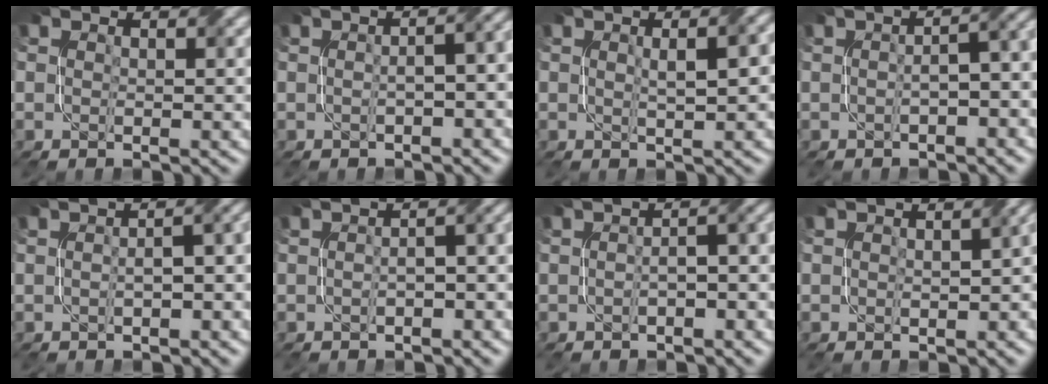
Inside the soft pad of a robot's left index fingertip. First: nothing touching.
{"total": 5.5, "force": [-0.1, 2.4, 4.9], "torque": [-0.044, 0.017, -0.008]}
{"total": 4.1, "force": [0.6, 1.1, 3.9], "torque": [-0.044, 0.015, 0.009]}
{"total": 5.3, "force": [-0.5, 2.1, 4.8], "torque": [-0.045, 0.014, -0.008]}
{"total": 5.8, "force": [-0.2, 2.6, 5.2], "torque": [-0.050, 0.017, -0.009]}
{"total": 4.5, "force": [-0.7, 1.8, 4.1], "torque": [-0.039, 0.009, -0.010]}
{"total": 4.5, "force": [-0.8, 1.7, 4.1], "torque": [-0.043, 0.011, -0.010]}
{"total": 3.7, "force": [0.1, 2.0, 3.2], "torque": [-0.020, 0.002, 0.012]}